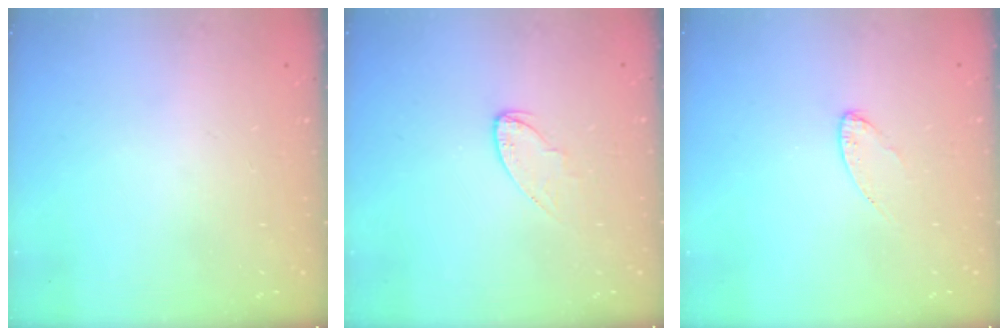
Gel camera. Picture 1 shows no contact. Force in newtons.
{"total": 4.6, "press": 4.6, "slide": 0.3}
{"total": 4.2, "press": 4.1, "slide": 0.4}